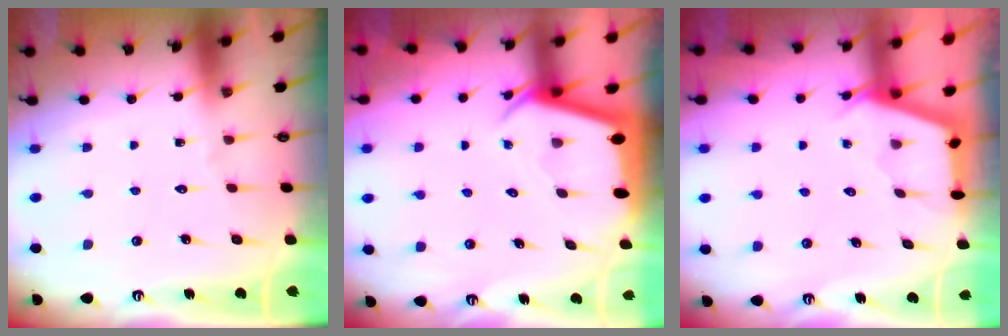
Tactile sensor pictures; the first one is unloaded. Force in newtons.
{"total": 2.6, "press": 2.6, "slide": 0.2}
{"total": 2.7, "press": 2.7, "slide": 0.3}